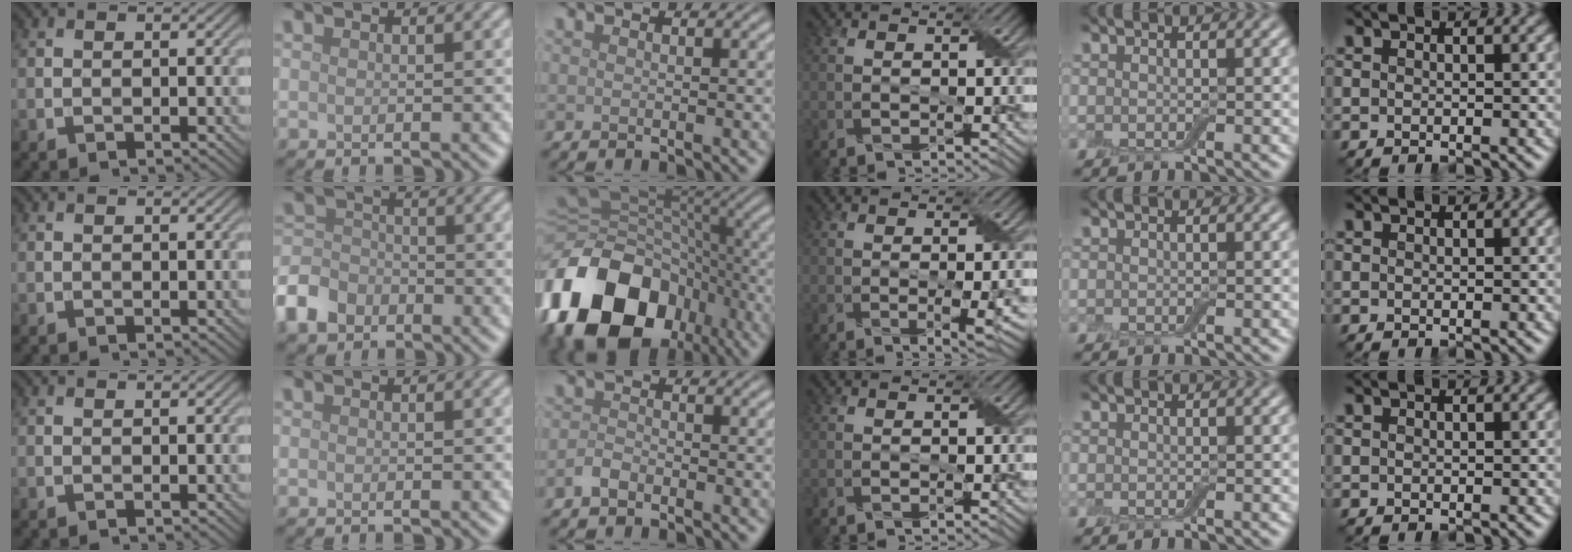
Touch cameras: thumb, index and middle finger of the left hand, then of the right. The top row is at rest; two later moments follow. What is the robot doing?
{"motion": "fold", "object": "aluminum foil"}